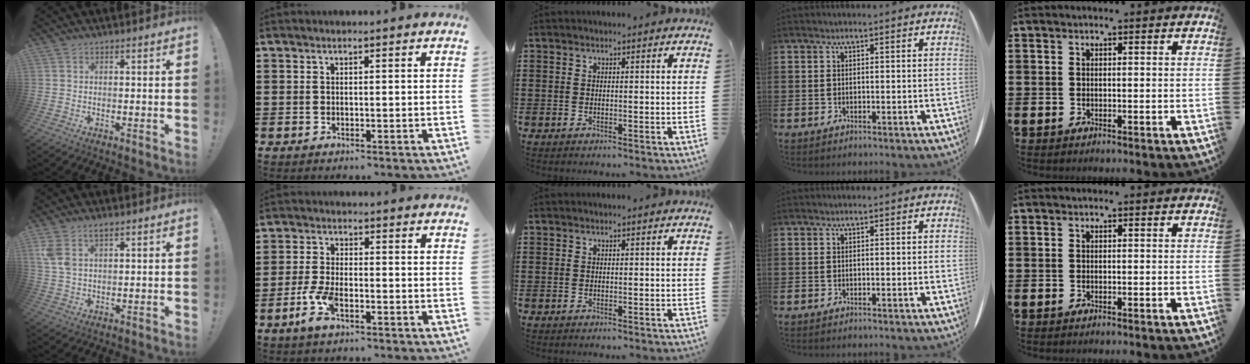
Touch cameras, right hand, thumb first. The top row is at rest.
{"thumb": {"total": 4.8, "force": [2.7, 2.2, 3.3], "torque": [-0.063, -0.008, 0.051]}, "index": {"total": 5.4, "force": [-2.6, 1.9, 4.3], "torque": [-0.113, -0.011, -0.055]}}